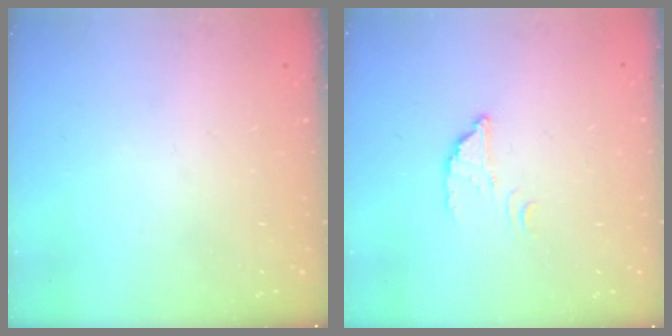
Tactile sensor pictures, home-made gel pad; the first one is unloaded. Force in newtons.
{"total": 2.5, "press": 2.5, "slide": 0.2}